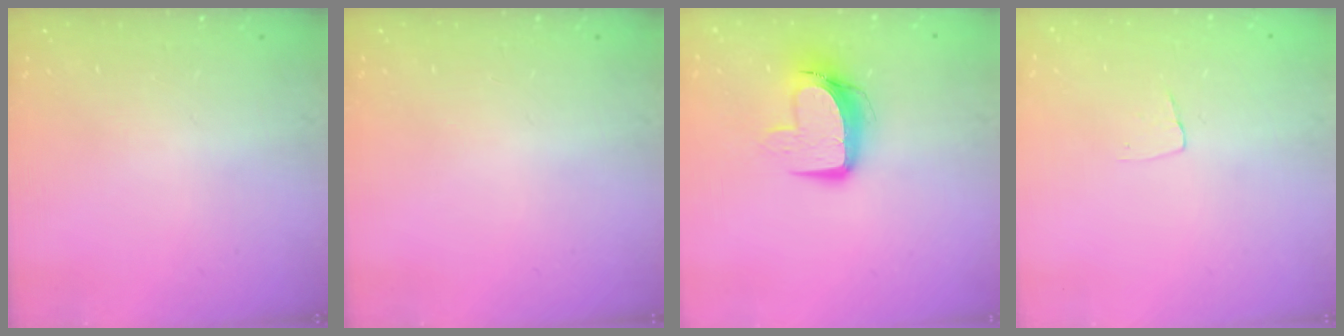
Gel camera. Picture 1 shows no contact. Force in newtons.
{"total": 0.0}
{"total": 11.0, "press": 10.9, "slide": 1.1}
{"total": 3.4, "press": 3.4, "slide": 0.2}